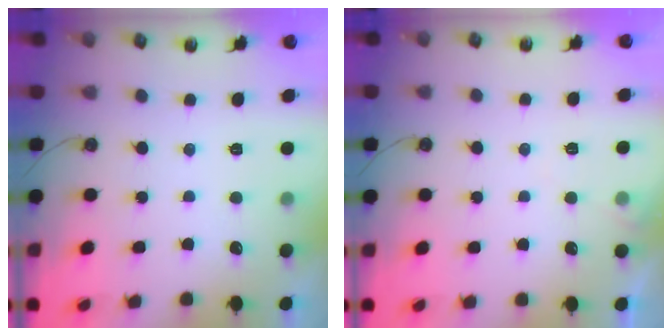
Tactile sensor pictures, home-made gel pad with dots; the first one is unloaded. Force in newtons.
{"total": 4.1, "press": 4.1, "slide": 0.7}